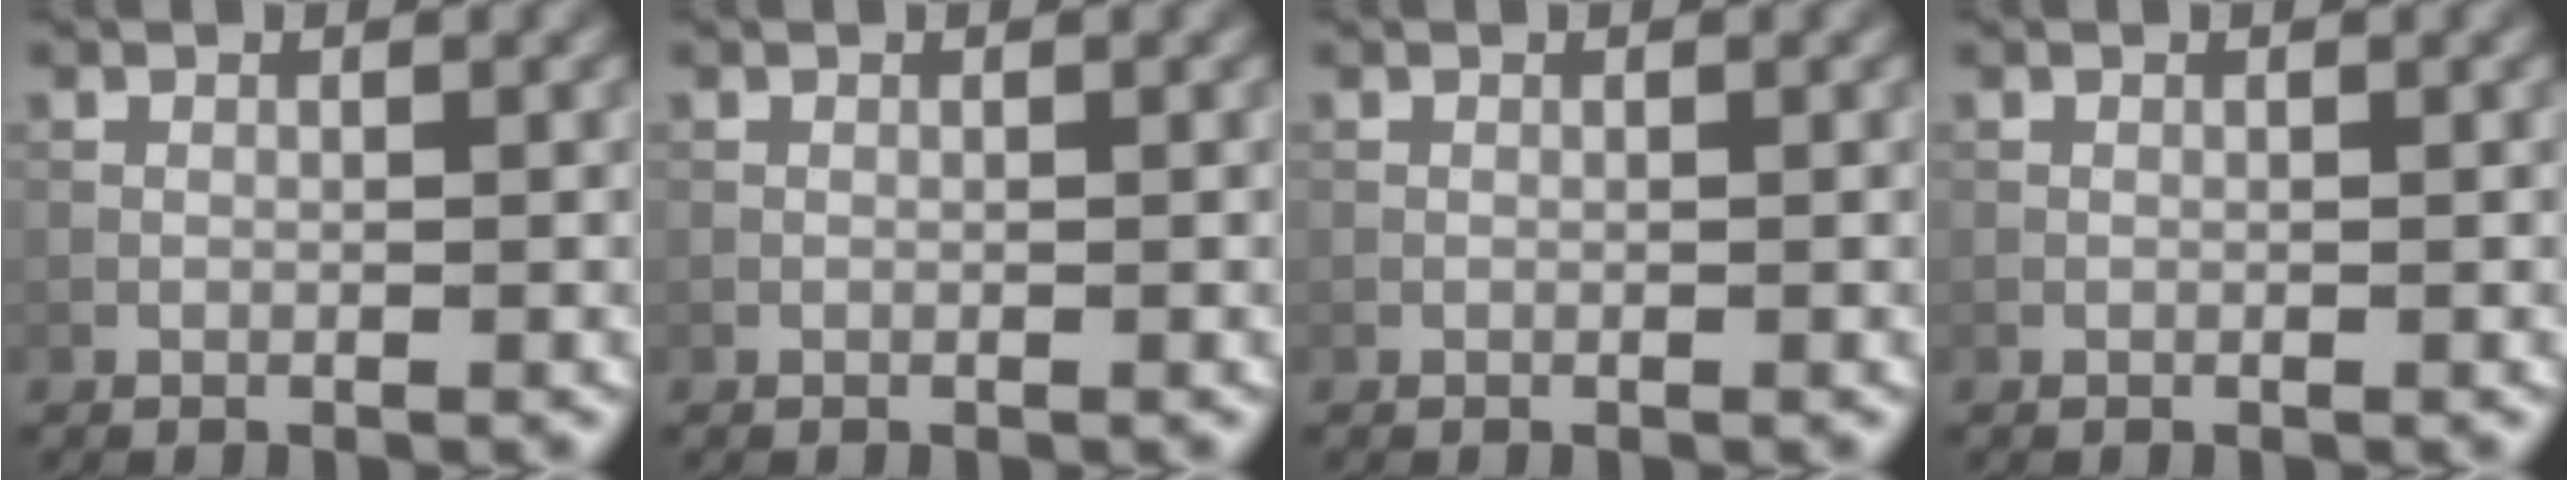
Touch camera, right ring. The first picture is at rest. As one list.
[{"total": 0.0}, {"total": 0.0}, {"total": 0.0}]